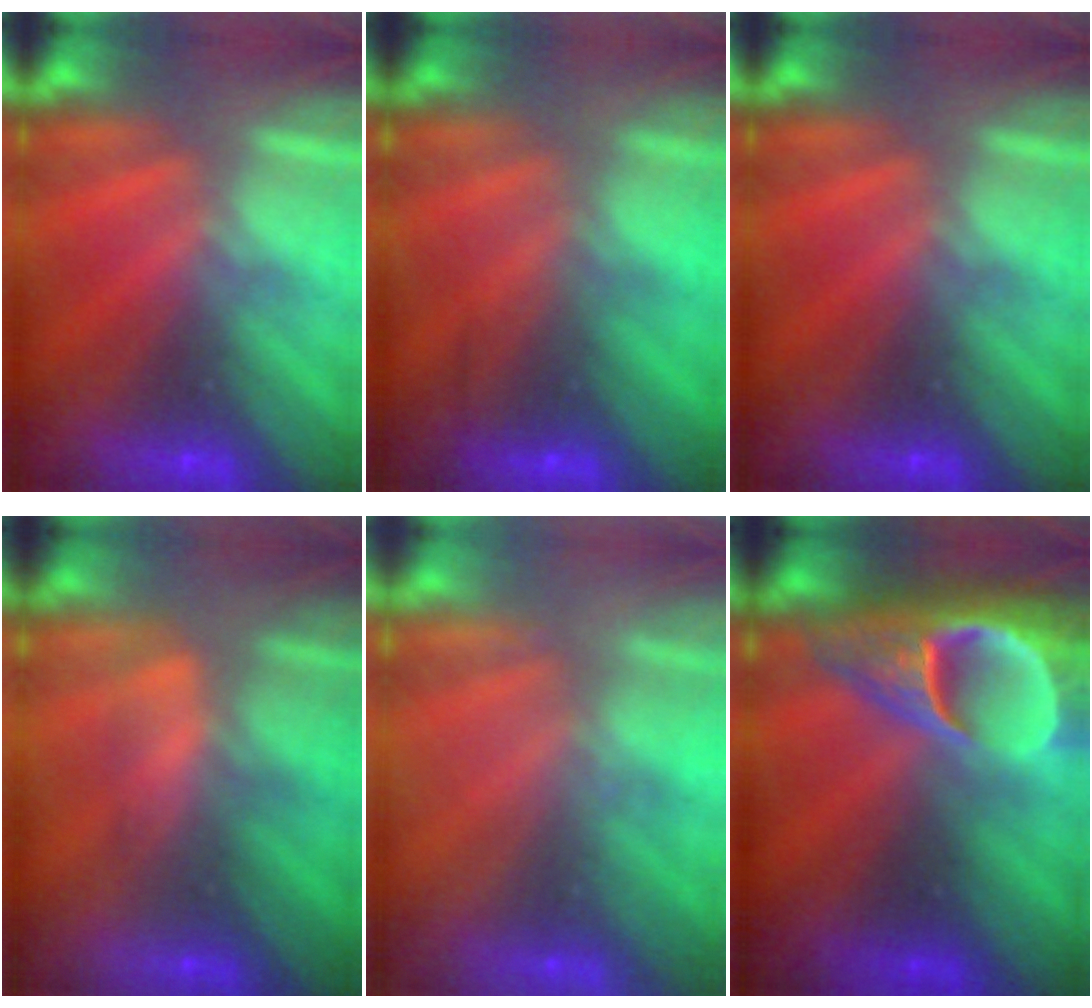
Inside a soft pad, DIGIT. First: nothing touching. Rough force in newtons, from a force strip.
{"total": 2.2}
{"total": 0.0}
{"total": 2.3}
{"total": 2.1}
{"total": 8.7}